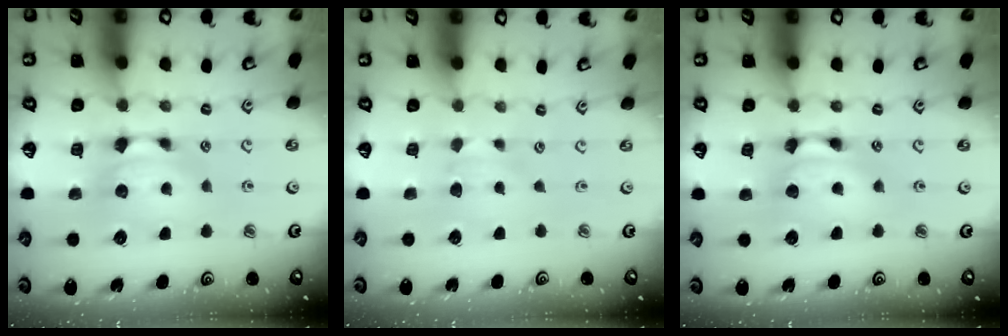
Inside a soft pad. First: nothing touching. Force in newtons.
{"total": 2.6, "press": 2.6, "slide": 0.4}
{"total": 1.9, "press": 1.9, "slide": 0.1}